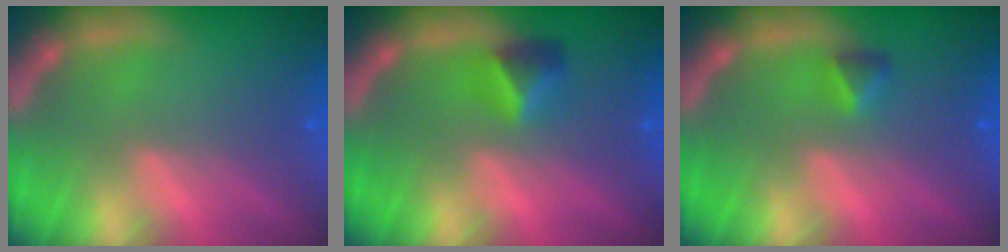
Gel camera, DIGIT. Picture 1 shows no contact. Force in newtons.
{"total": 2.4}
{"total": 1.4}